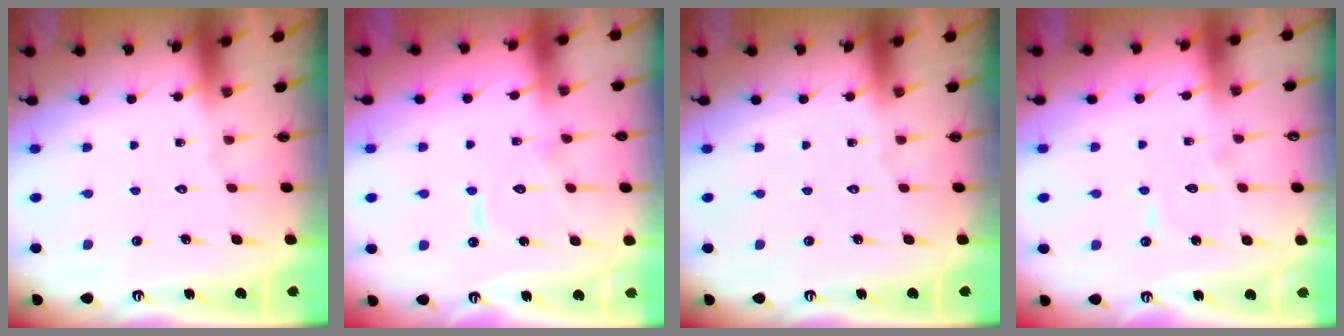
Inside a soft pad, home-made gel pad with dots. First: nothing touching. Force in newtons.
{"total": 8.7, "press": 8.6, "slide": 0.7}
{"total": 0.0}
{"total": 5.6, "press": 5.6, "slide": 0.3}